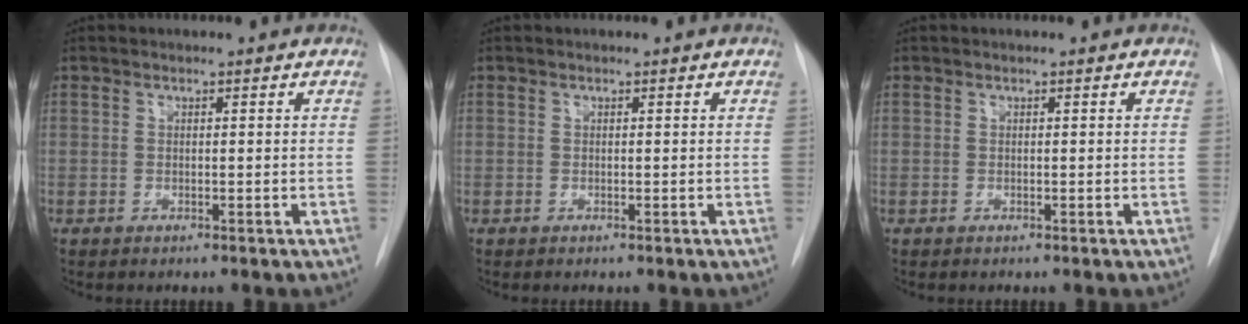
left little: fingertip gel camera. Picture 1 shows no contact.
{"total": 0.0}
{"total": 0.0}